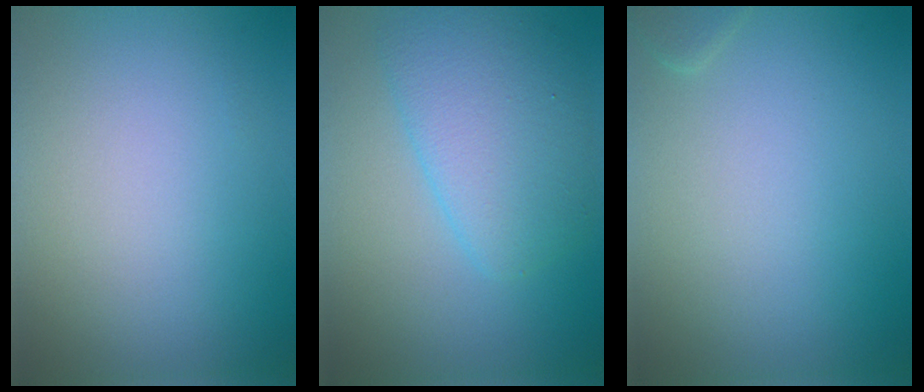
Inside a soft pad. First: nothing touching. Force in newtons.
{"total": 5.0, "press": 5.0, "slide": 0.2}
{"total": 0.8, "press": 0.8, "slide": 0.1}